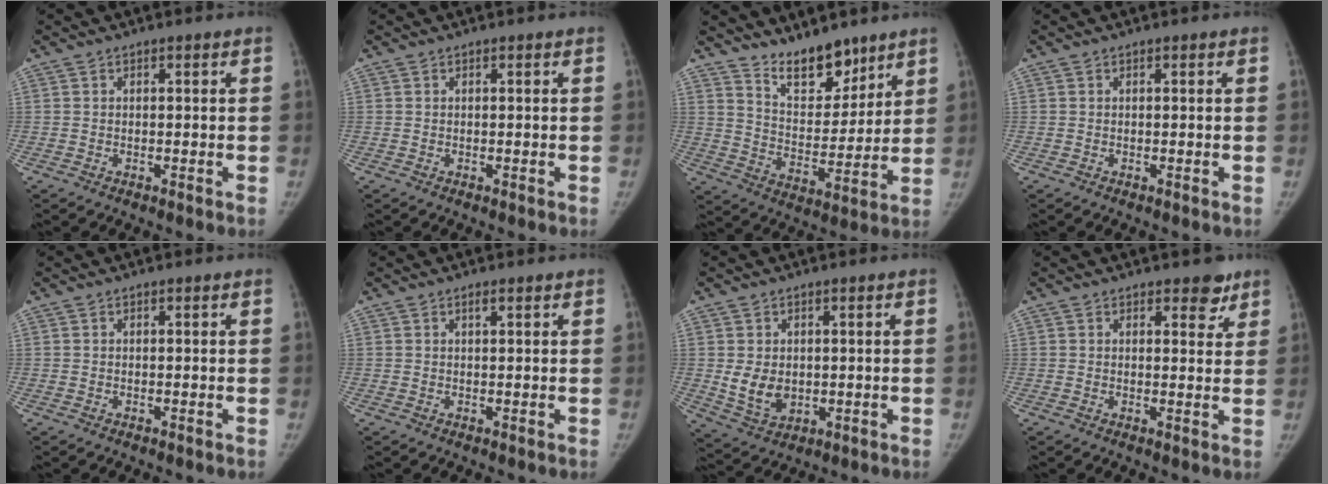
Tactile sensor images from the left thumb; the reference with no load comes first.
{"total": 0.0}
{"total": 11.4, "force": [9.3, 4.6, 4.8], "torque": [-0.048, -0.076, 0.170]}
{"total": 0.0}
{"total": 0.0}
{"total": 0.9, "force": [0.6, 0.2, 0.6], "torque": [-0.011, -0.002, 0.010]}
{"total": 6.3, "force": [0.2, 4.7, 4.1], "torque": [-0.058, -0.015, 0.020]}
{"total": 3.8, "force": [2.6, 2.0, 1.9], "torque": [0.005, -0.014, 0.031]}